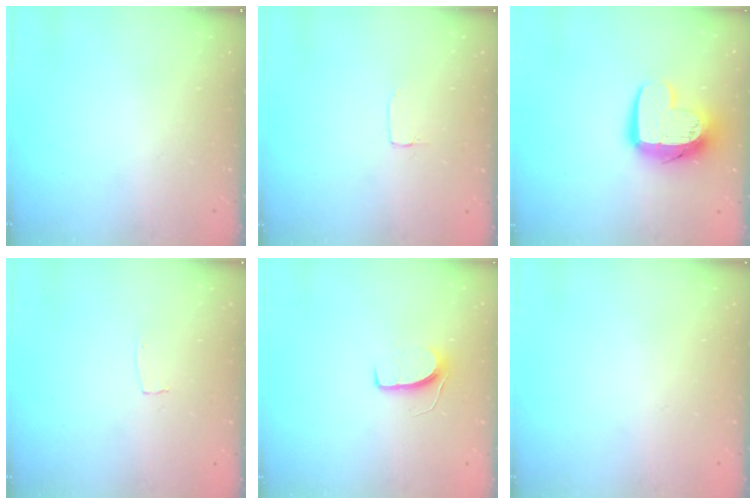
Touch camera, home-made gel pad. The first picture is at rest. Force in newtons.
{"total": 1.2, "press": 1.2, "slide": 0.0}
{"total": 12.4, "press": 12.4, "slide": 1.0}
{"total": 3.0, "press": 3.0, "slide": 0.2}
{"total": 6.5, "press": 6.5, "slide": 0.4}
{"total": 0.0}